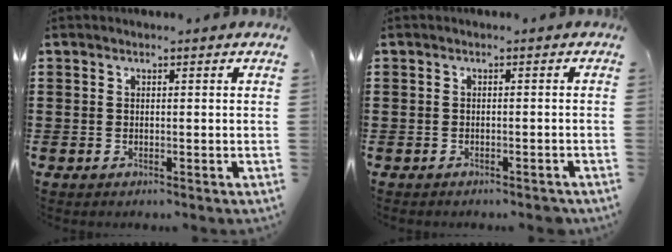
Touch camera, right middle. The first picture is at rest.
{"total": 1.2, "force": [-1.1, 0.5, 0.1], "torque": [-0.005, 0.001, -0.024]}